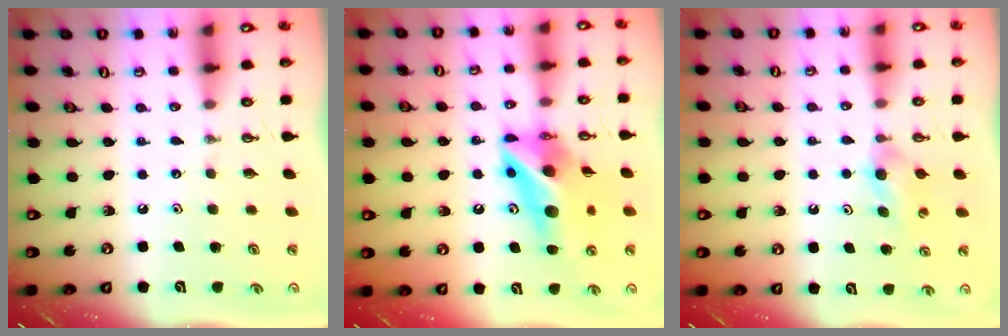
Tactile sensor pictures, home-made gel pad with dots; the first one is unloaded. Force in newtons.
{"total": 14.5, "press": 14.4, "slide": 1.5}
{"total": 5.2, "press": 5.1, "slide": 0.9}